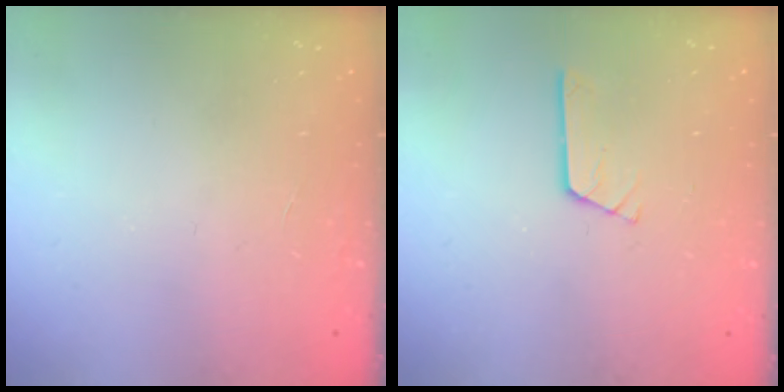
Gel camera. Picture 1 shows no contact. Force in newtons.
{"total": 3.4, "press": 3.4, "slide": 0.2}